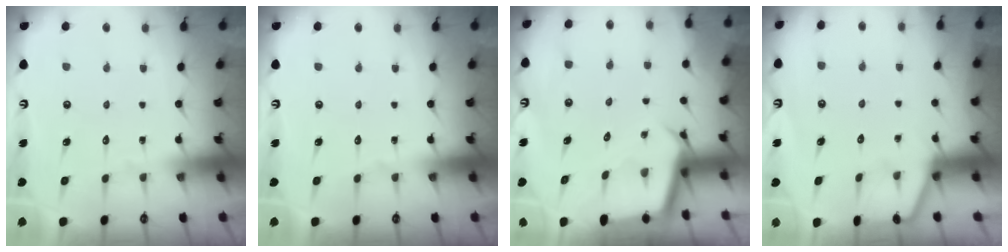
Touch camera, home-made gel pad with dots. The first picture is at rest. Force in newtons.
{"total": 0.0}
{"total": 2.9, "press": 2.9, "slide": 0.0}
{"total": 2.7, "press": 2.7, "slide": 0.4}